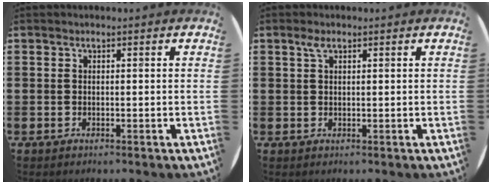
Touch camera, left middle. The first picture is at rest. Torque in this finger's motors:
{"motor_torque": [0.36, -0.28, -0.02, 0.01]}